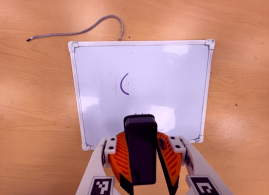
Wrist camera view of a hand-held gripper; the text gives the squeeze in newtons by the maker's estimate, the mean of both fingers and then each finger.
{"total": 9.5, "left": 9.7, "right": 9.4}